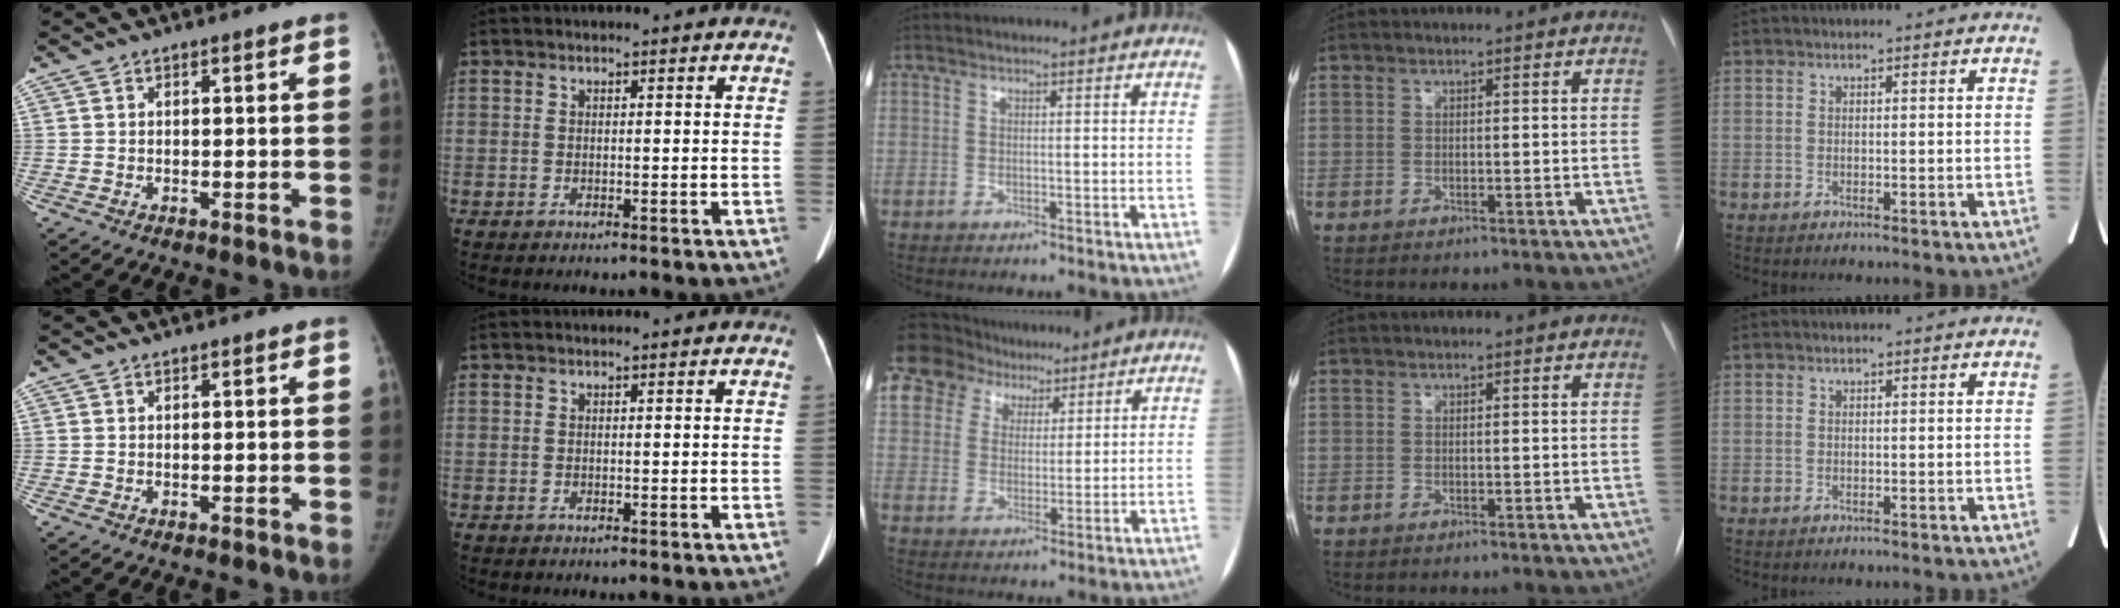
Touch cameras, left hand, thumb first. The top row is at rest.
{"middle": {"total": 11.5, "force": [7.8, 7.8, 3.4], "torque": [-0.087, 0.044, 0.145]}}